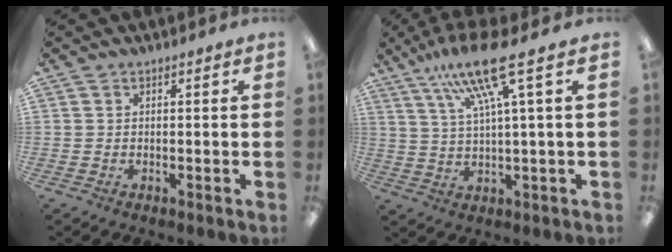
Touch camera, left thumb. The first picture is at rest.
{"total": 14.3, "force": [8.5, 1.7, 11.4], "torque": [-0.226, -0.030, 0.139]}